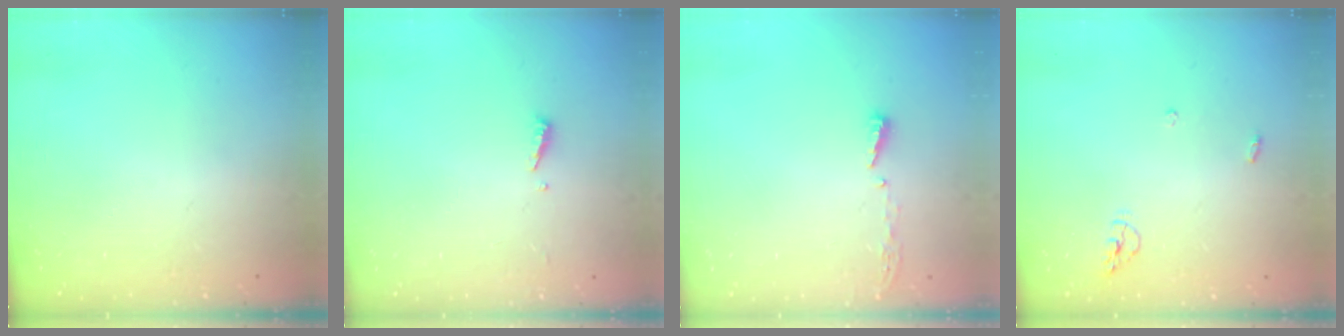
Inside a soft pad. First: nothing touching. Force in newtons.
{"total": 3.7, "press": 3.6, "slide": 0.5}
{"total": 3.8, "press": 3.8, "slide": 0.4}
{"total": 5.0, "press": 4.9, "slide": 0.2}